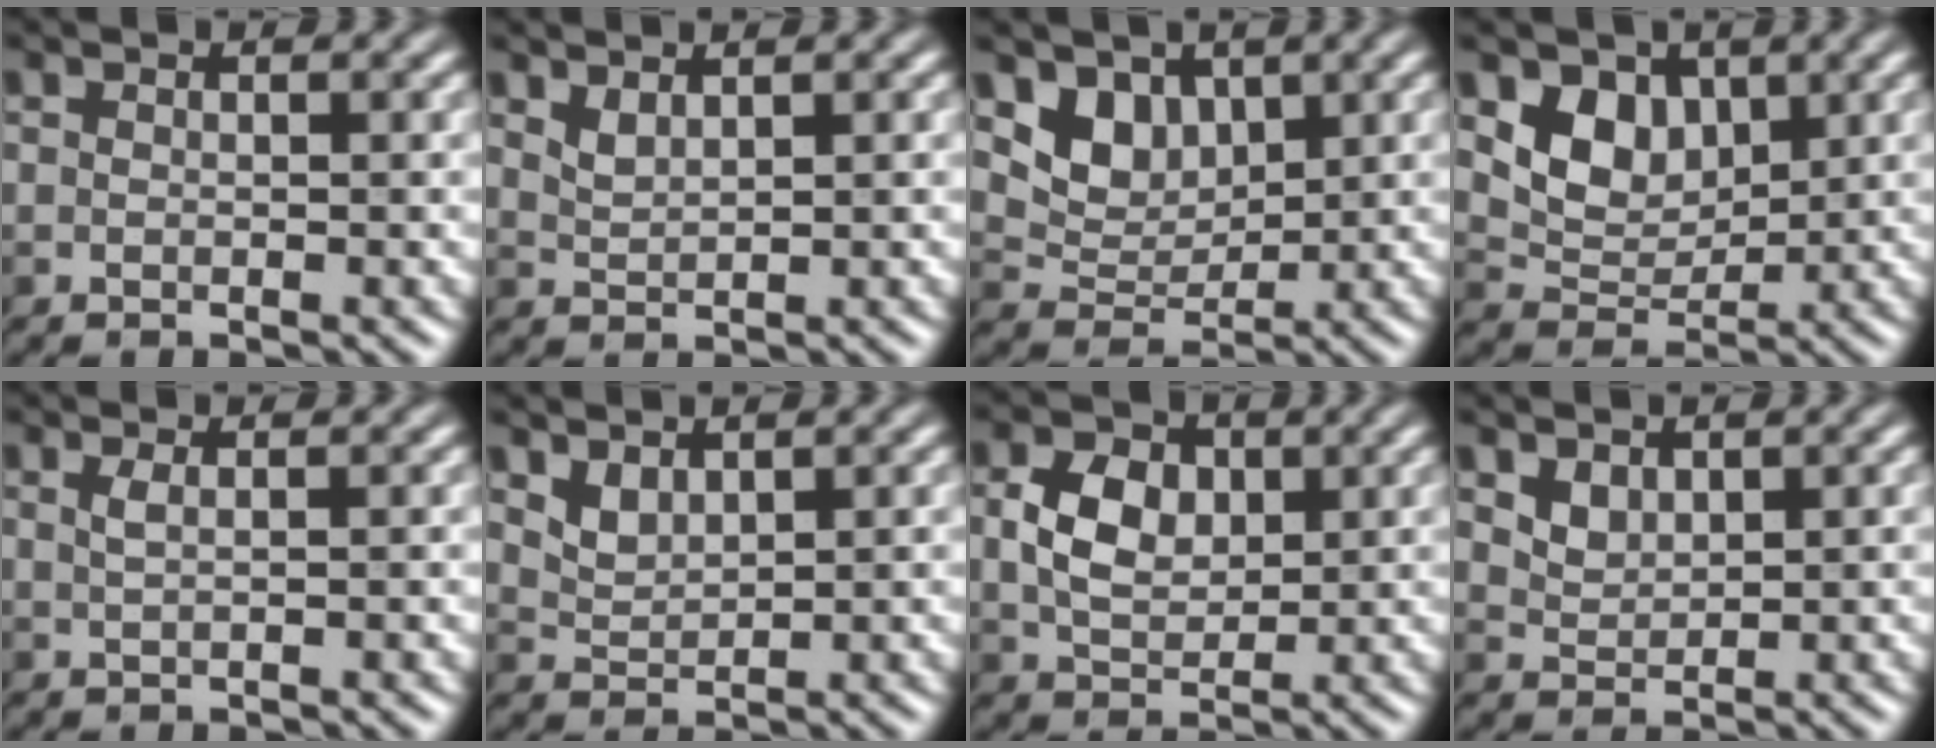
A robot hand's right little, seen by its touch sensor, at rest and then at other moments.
{"total": 1.3, "force": [1.1, 0.3, 0.6], "torque": [-0.017, -0.002, 0.026]}
{"total": 4.2, "force": [2.2, 3.0, 2.0], "torque": [-0.045, -0.025, 0.051]}
{"total": 4.5, "force": [1.8, 3.3, 2.5], "torque": [-0.050, -0.011, 0.032]}
{"total": 1.1, "force": [0.4, 0.4, 0.9], "torque": [-0.012, 0.002, 0.006]}
{"total": 1.8, "force": [1.3, 0.9, 0.8], "torque": [-0.020, -0.004, 0.033]}
{"total": 4.4, "force": [0.9, 3.2, 2.9], "torque": [-0.063, 0.001, 0.014]}
{"total": 1.7, "force": [1.1, 1.1, 0.7], "torque": [-0.015, -0.003, 0.027]}